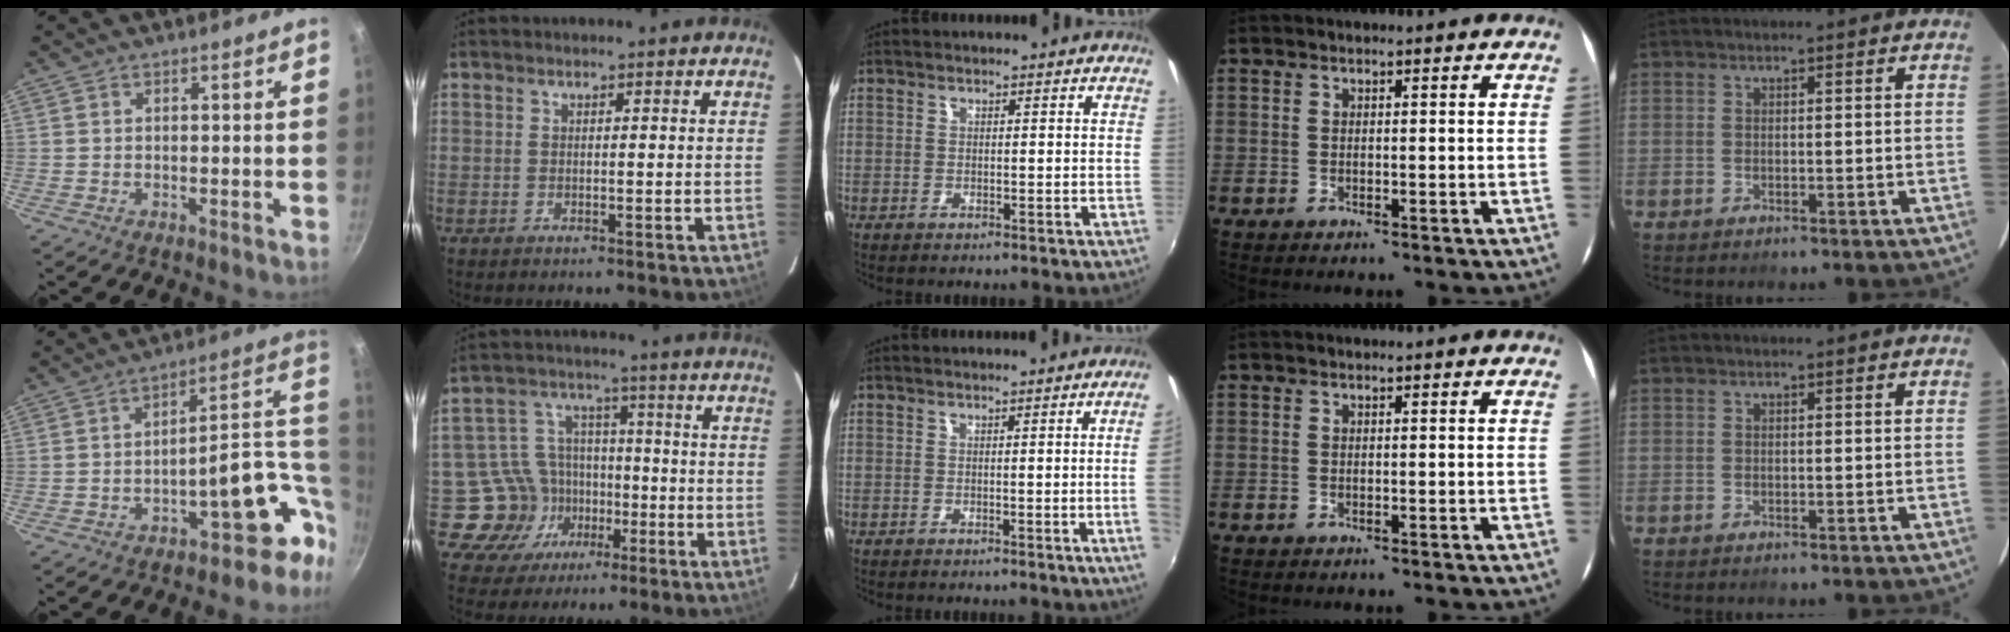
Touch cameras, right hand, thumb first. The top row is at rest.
{"thumb": {"total": 14.5, "force": [-4.4, 8.0, 11.3], "torque": [-0.075, 0.051, -0.057]}, "index": {"total": 10.9, "force": [-4.8, 9.8, 1.2], "torque": [-0.046, 0.038, -0.063]}, "middle": {"total": 4.1, "force": [0.0, -1.8, 3.6], "torque": [-0.058, -0.008, 0.006]}}